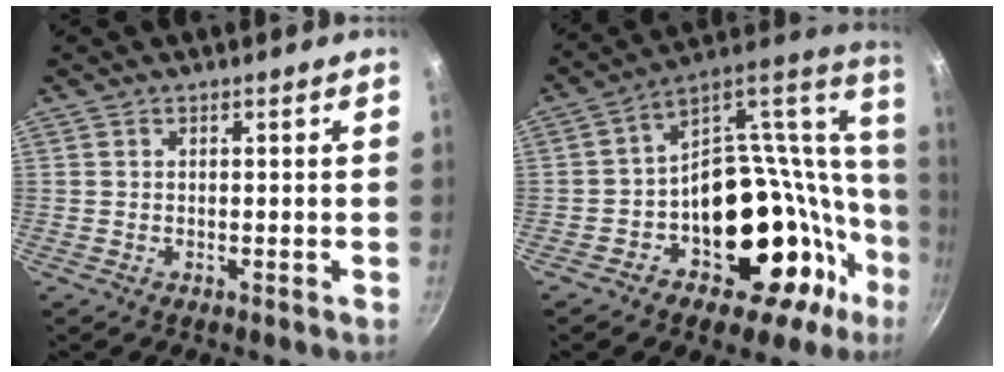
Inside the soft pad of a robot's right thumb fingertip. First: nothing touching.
{"total": 29.7, "force": [-5.1, 23.8, 17.1], "torque": [-0.164, 0.062, -0.053]}